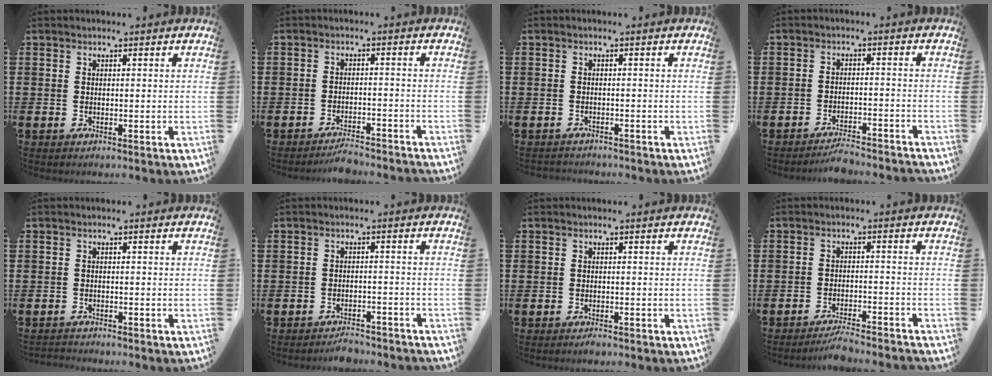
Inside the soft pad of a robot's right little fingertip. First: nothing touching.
{"total": 2.6, "force": [-2.6, 0.0, 0.5], "torque": [-0.012, 0.007, -0.053]}
{"total": 0.9, "force": [-0.9, 0.1, -0.1], "torque": [0.000, 0.001, -0.018]}
{"total": 3.0, "force": [-2.9, 0.0, 0.6], "torque": [-0.013, 0.006, -0.060]}
{"total": 0.9, "force": [-0.8, 0.0, -0.1], "torque": [-0.001, 0.000, -0.018]}
{"total": 2.1, "force": [-2.1, 0.2, 0.2], "torque": [-0.009, 0.005, -0.045]}
{"total": 0.6, "force": [-0.5, 0.1, 0.3], "torque": [0.000, -0.006, -0.012]}
{"total": 3.0, "force": [-2.9, -0.1, 0.9], "torque": [-0.016, 0.005, -0.058]}